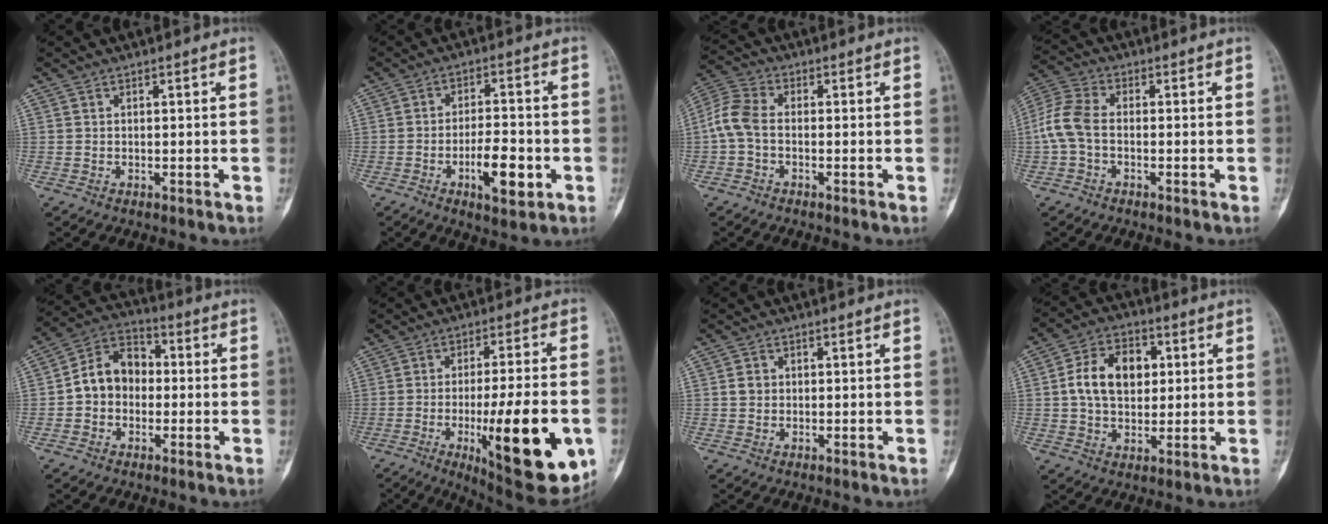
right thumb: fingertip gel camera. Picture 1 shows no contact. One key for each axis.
{"total": 8.8, "fx": -3.0, "fy": 3.5, "fz": 7.6, "tx": -0.117, "ty": 0.015, "tz": -0.046}
{"total": 6.2, "fx": -1.0, "fy": 3.8, "fz": 4.8, "tx": -0.110, "ty": 0.016, "tz": -0.033}
{"total": 7.0, "fx": -1.0, "fy": 4.2, "fz": 5.5, "tx": -0.128, "ty": 0.018, "tz": -0.032}
{"total": 10.2, "fx": -0.6, "fy": 8.1, "fz": 6.2, "tx": -0.083, "ty": 0.036, "tz": -0.024}
{"total": 22.8, "fx": -6.5, "fy": 6.0, "fz": 21.0, "tx": -0.280, "ty": -0.004, "tz": -0.078}
{"total": 1.8, "fx": 0.1, "fy": 1.6, "fz": 0.7, "tx": -0.007, "ty": 0.003, "tz": 0.002}
{"total": 12.2, "fx": 1.9, "fy": 8.4, "fz": 8.7, "tx": -0.127, "ty": 0.009, "tz": 0.028}